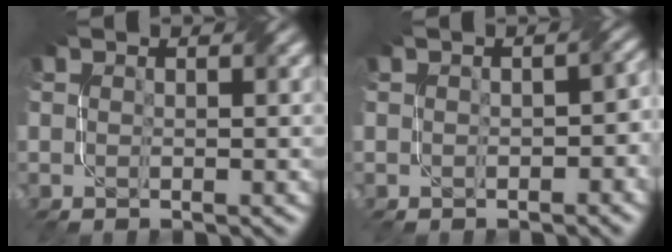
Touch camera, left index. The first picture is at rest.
{"total": 2.7, "force": [-0.4, 1.6, 2.2], "torque": [-0.019, -0.003, -0.002]}